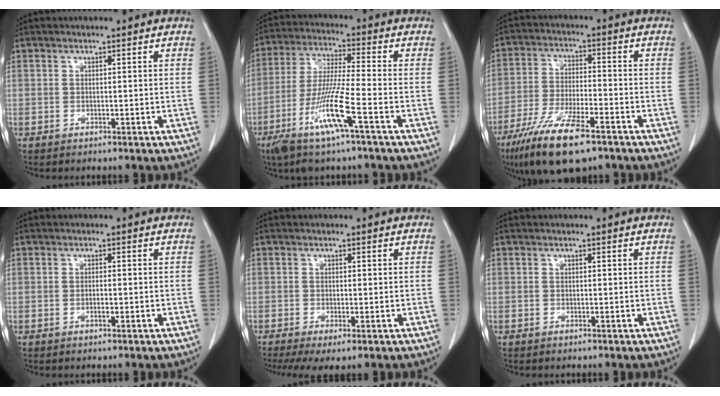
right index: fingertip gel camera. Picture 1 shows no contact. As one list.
[{"total": 12.7, "force": [-5.8, -0.1, 11.3], "torque": [-0.237, -0.024, -0.114]}, {"total": 14.4, "force": [-9.4, 3.5, 10.3], "torque": [-0.209, -0.026, -0.168]}, {"total": 1.4, "force": [-0.4, 0.6, 1.2], "torque": [-0.025, 0.002, -0.006]}, {"total": 6.4, "force": [-3.0, 2.3, 5.2], "torque": [-0.101, -0.012, -0.049]}, {"total": 0.0}]